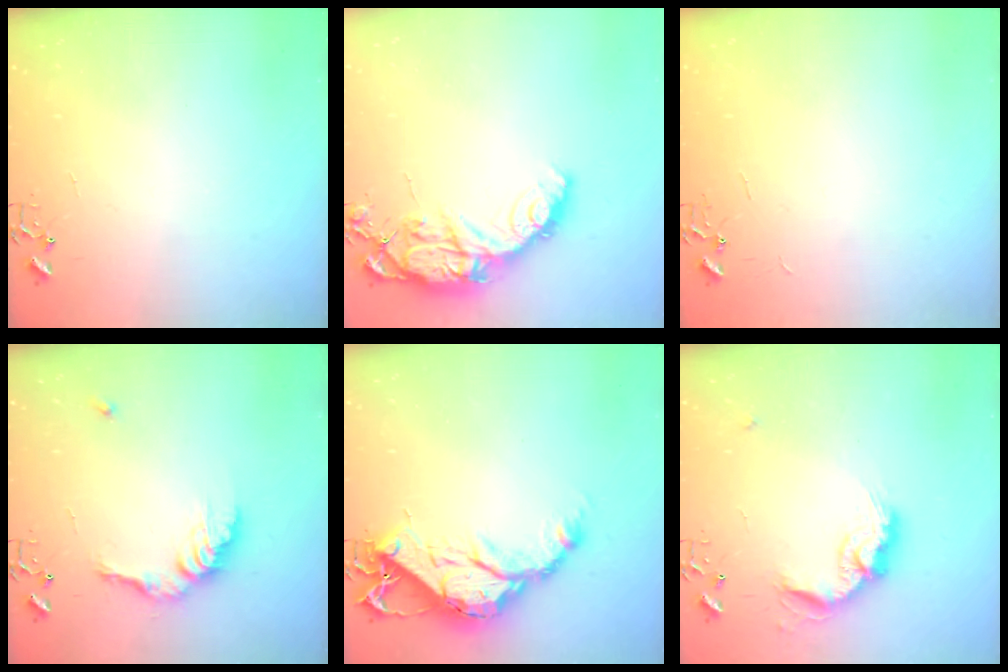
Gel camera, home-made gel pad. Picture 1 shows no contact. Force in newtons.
{"total": 16.6, "press": 16.5, "slide": 1.3}
{"total": 1.8, "press": 1.8, "slide": 0.2}
{"total": 13.3, "press": 13.2, "slide": 1.1}
{"total": 17.2, "press": 17.1, "slide": 1.3}
{"total": 15.0, "press": 15.0, "slide": 0.6}